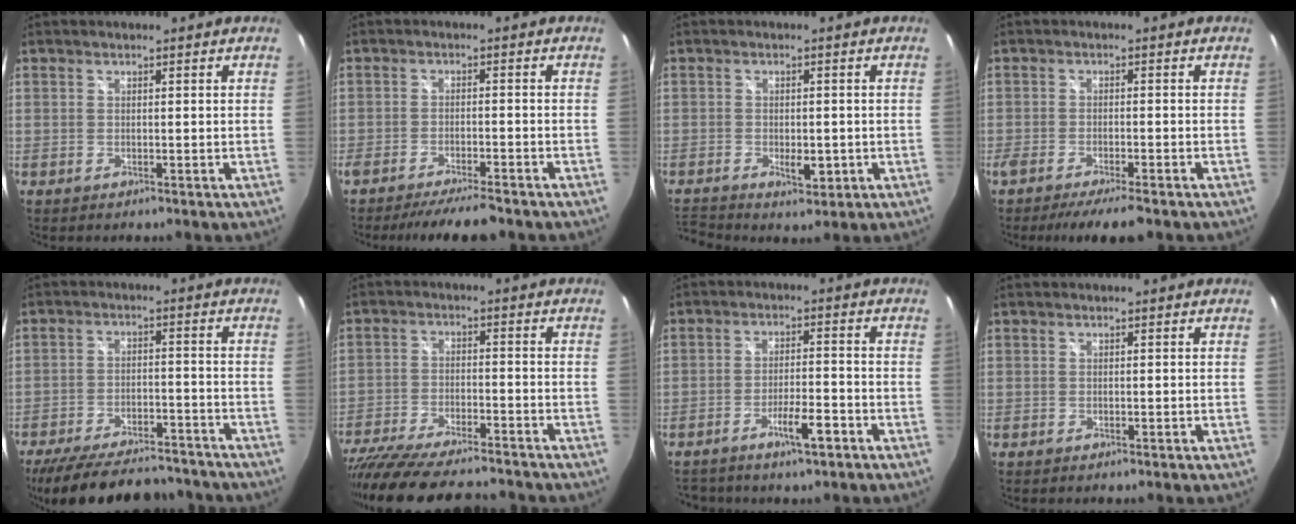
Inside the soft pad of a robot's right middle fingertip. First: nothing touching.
{"total": 8.5, "force": [-7.4, 1.1, 3.9], "torque": [-0.087, -0.013, -0.116]}
{"total": 5.7, "force": [-2.8, 2.9, 4.1], "torque": [-0.093, -0.008, -0.045]}
{"total": 6.8, "force": [-5.6, 0.7, 3.9], "torque": [-0.080, -0.021, -0.092]}
{"total": 22.7, "force": [-19.5, 6.7, 9.6], "torque": [-0.192, -0.010, -0.270]}
{"total": 21.4, "force": [-18.3, 4.5, 10.1], "torque": [-0.206, -0.046, -0.291]}
{"total": 5.5, "force": [-3.8, 1.2, 3.8], "torque": [-0.075, 0.001, -0.061]}
{"total": 0.0}